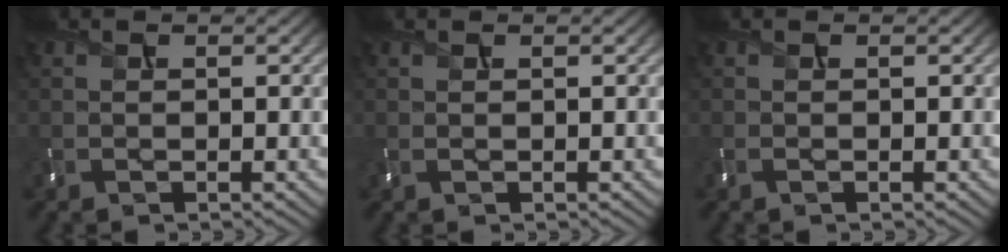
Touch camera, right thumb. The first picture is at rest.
{"total": 0.5, "force": [0.3, 0.1, 0.4], "torque": [-0.012, 0.004, 0.005]}
{"total": 0.6, "force": [-0.3, 0.2, 0.4], "torque": [-0.015, -0.002, -0.007]}